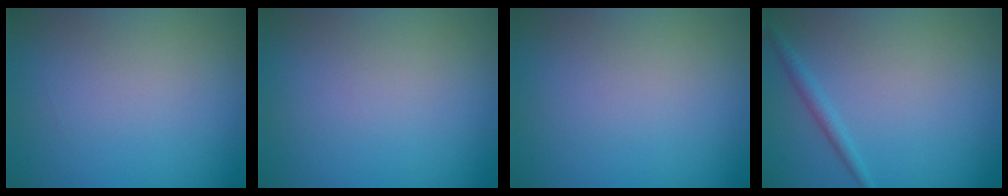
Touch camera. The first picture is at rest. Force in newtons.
{"total": 0.0}
{"total": 0.0}
{"total": 1.3, "press": 1.3, "slide": 0.0}